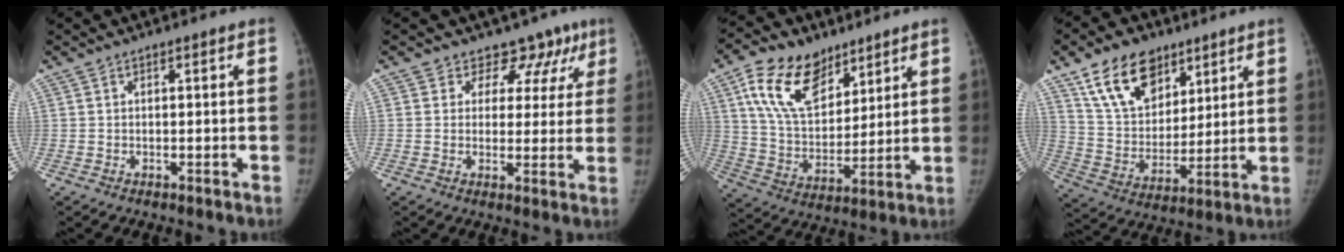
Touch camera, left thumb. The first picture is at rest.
{"total": 9.0, "force": [6.4, 6.2, 1.0], "torque": [0.041, -0.023, 0.060]}
{"total": 16.9, "force": [9.5, 10.2, 9.5], "torque": [-0.138, -0.033, 0.182]}
{"total": 15.8, "force": [9.7, 10.1, 7.5], "torque": [-0.096, -0.039, 0.181]}